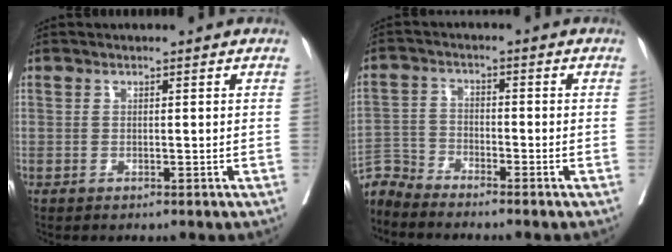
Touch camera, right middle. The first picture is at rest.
{"total": 4.6, "force": [-4.5, -0.3, -0.9], "torque": [0.017, -0.007, -0.091]}